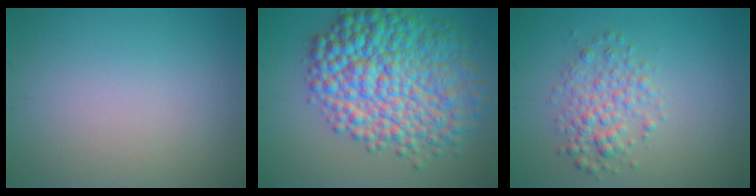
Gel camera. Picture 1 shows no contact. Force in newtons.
{"total": 12.1, "press": 12.1, "slide": 0.1}
{"total": 3.1, "press": 3.1, "slide": 0.1}